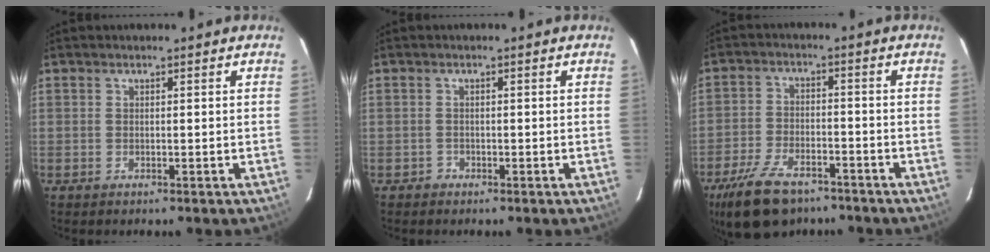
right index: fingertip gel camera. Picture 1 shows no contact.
{"total": 1.1, "force": [-0.7, 0.9, -0.2], "torque": [0.002, 0.006, -0.012]}
{"total": 13.5, "force": [-9.5, 6.6, 7.0], "torque": [-0.165, -0.009, -0.164]}